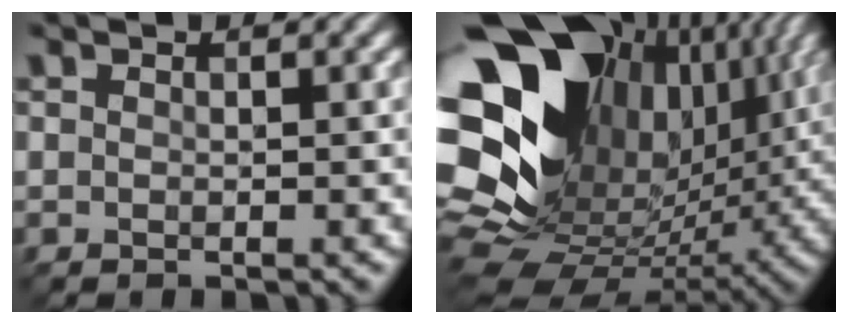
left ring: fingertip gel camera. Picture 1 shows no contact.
{"total": 20.4, "force": [4.8, 15.0, 12.9], "torque": [-0.291, 0.015, 0.102]}